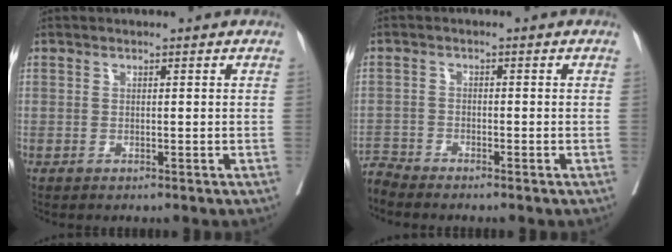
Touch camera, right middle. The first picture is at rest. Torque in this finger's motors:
{"motor_torque": [-0.06, 0.07, -0.03, -0.01]}